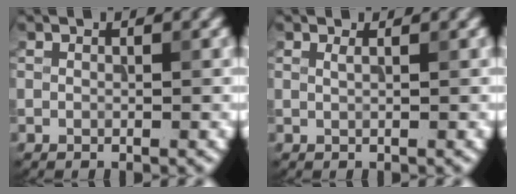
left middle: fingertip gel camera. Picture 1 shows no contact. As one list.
[{"total": 0.9, "force": [0.5, 0.3, 0.6], "torque": [-0.008, -0.001, 0.004]}]